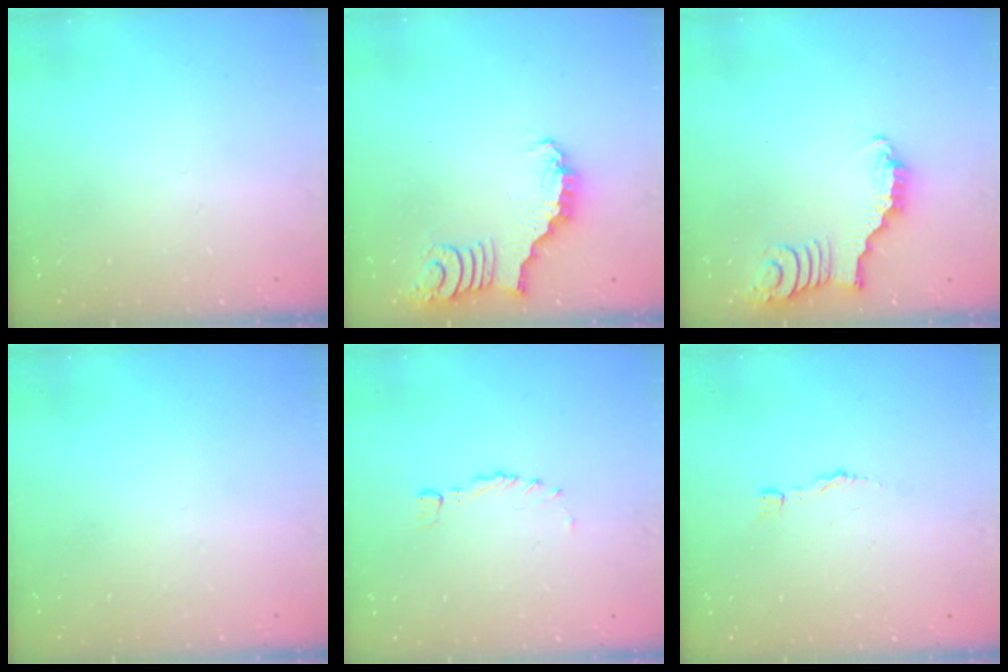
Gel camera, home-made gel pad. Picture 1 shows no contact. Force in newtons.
{"total": 3.0, "press": 2.9, "slide": 0.3}
{"total": 2.9, "press": 2.9, "slide": 0.4}
{"total": 0.0}
{"total": 0.0}
{"total": 2.7, "press": 2.7, "slide": 0.3}